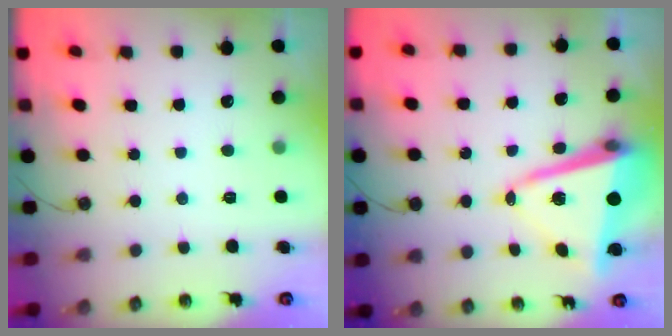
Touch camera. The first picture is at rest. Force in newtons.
{"total": 12.9, "press": 12.8, "slide": 1.3}